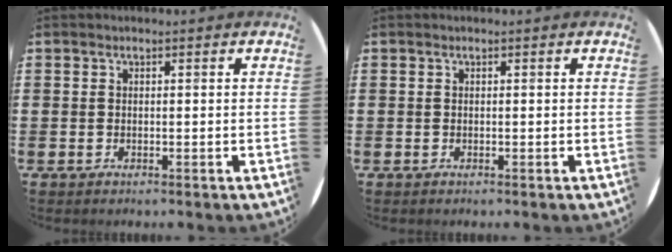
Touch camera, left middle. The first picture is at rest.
{"total": 0.0}